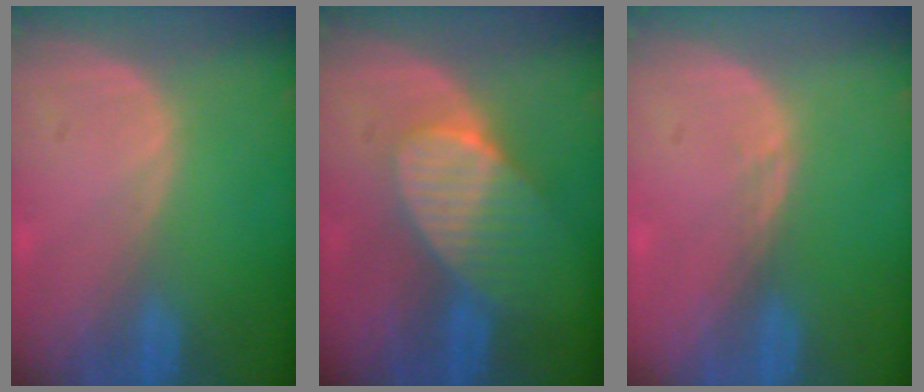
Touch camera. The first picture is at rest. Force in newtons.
{"total": 7.4, "press": 6.8, "slide": 2.8}
{"total": 0.8, "press": 0.6, "slide": 0.6}